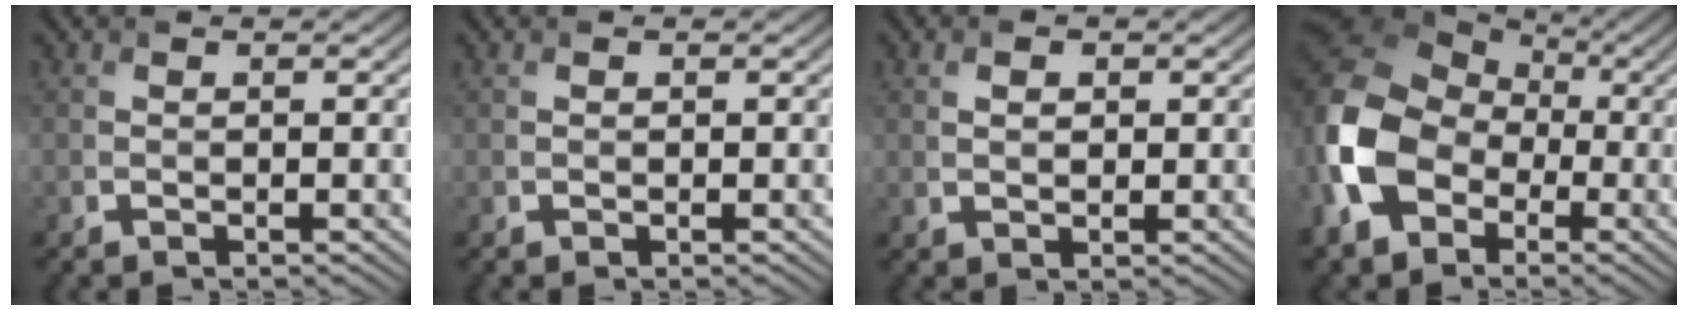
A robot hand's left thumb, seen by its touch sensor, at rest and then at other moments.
{"total": 0.0}
{"total": 1.9, "force": [0.6, 1.2, 1.4], "torque": [-0.022, -0.006, 0.014]}
{"total": 13.9, "force": [-2.8, 10.4, 8.7], "torque": [-0.234, -0.020, -0.061]}